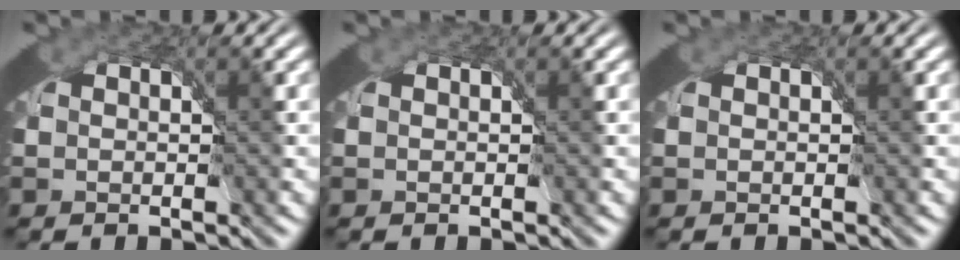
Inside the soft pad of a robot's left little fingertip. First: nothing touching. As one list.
[{"total": 0.0}, {"total": 0.0}]